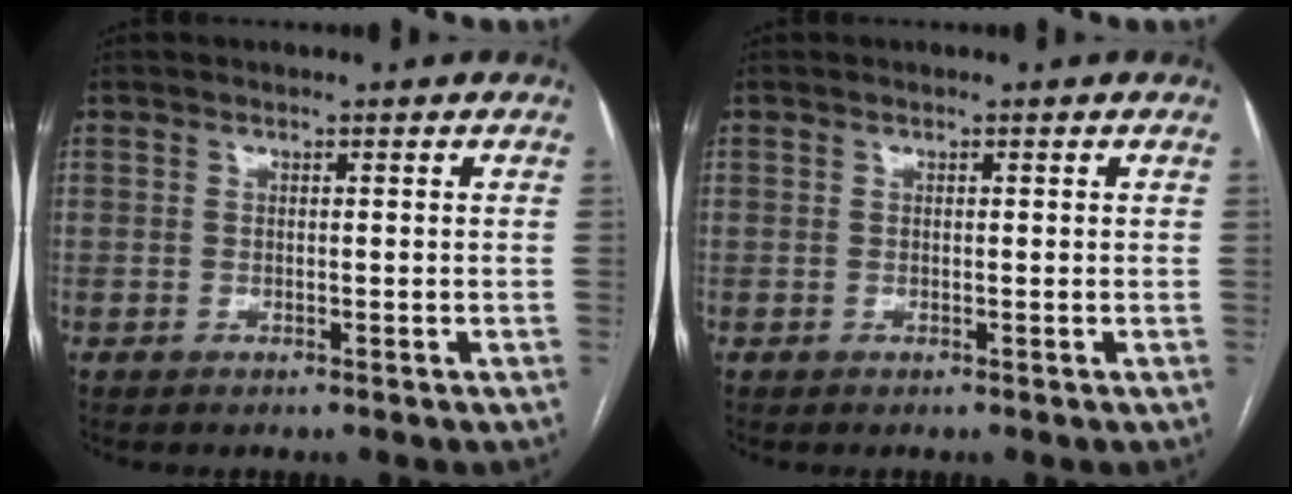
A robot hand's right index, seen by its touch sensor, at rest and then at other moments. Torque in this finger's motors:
{"motor_torque": [-0.28, 0.17, 0.04, 0.01]}